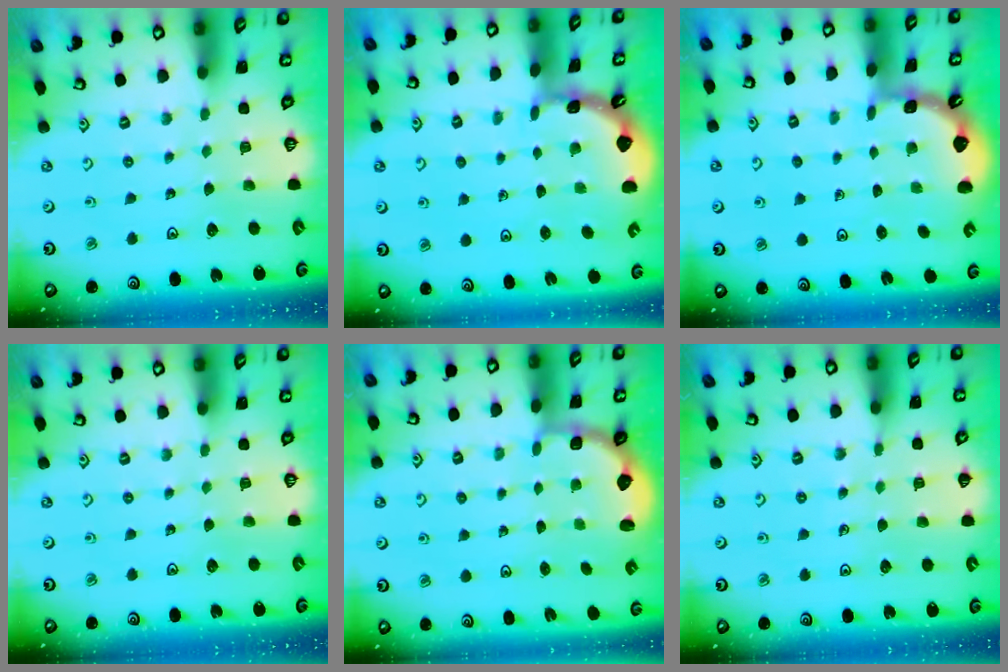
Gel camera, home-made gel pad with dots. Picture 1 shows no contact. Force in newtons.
{"total": 1.7, "press": 1.7, "slide": 0.2}
{"total": 1.3, "press": 1.3, "slide": 0.1}
{"total": 0.0}
{"total": 2.8, "press": 2.2, "slide": 1.8}
{"total": 4.0, "press": 4.0, "slide": 0.6}